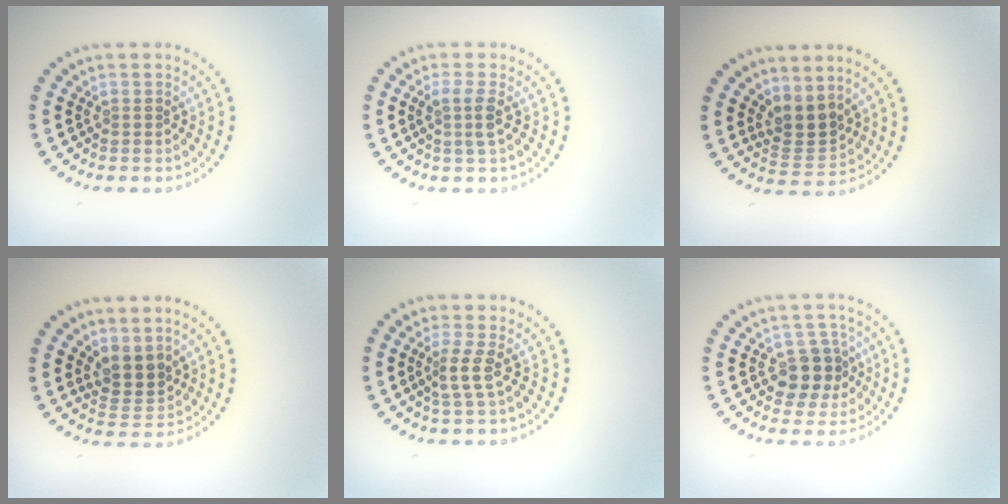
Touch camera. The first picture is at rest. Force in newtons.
{"total": 1.8, "press": 1.5, "slide": 1.0}
{"total": 2.9, "press": 2.1, "slide": 2.0}
{"total": 2.7, "press": 2.1, "slide": 1.6}
{"total": 2.1, "press": 1.5, "slide": 1.5}
{"total": 3.6, "press": 3.4, "slide": 1.3}